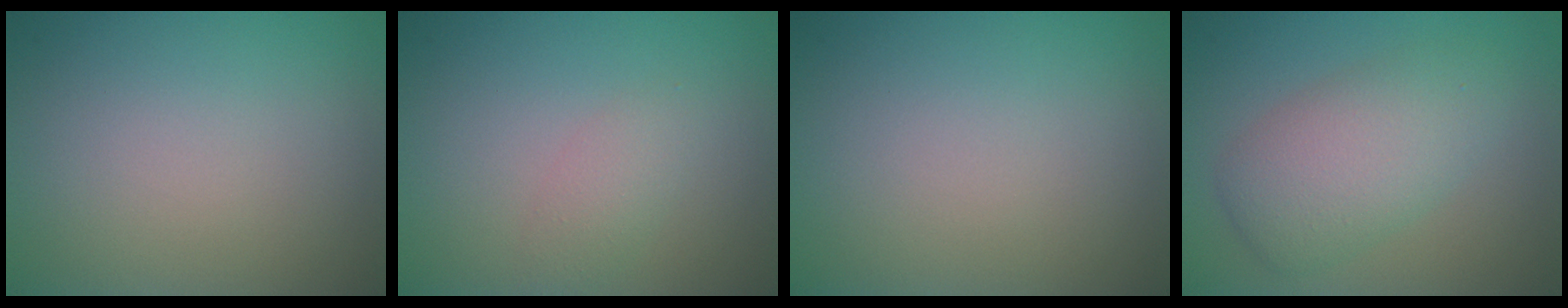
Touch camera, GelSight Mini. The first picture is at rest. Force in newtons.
{"total": 1.5, "press": 1.5, "slide": 0.1}
{"total": 0.0}
{"total": 5.2, "press": 5.2, "slide": 0.2}